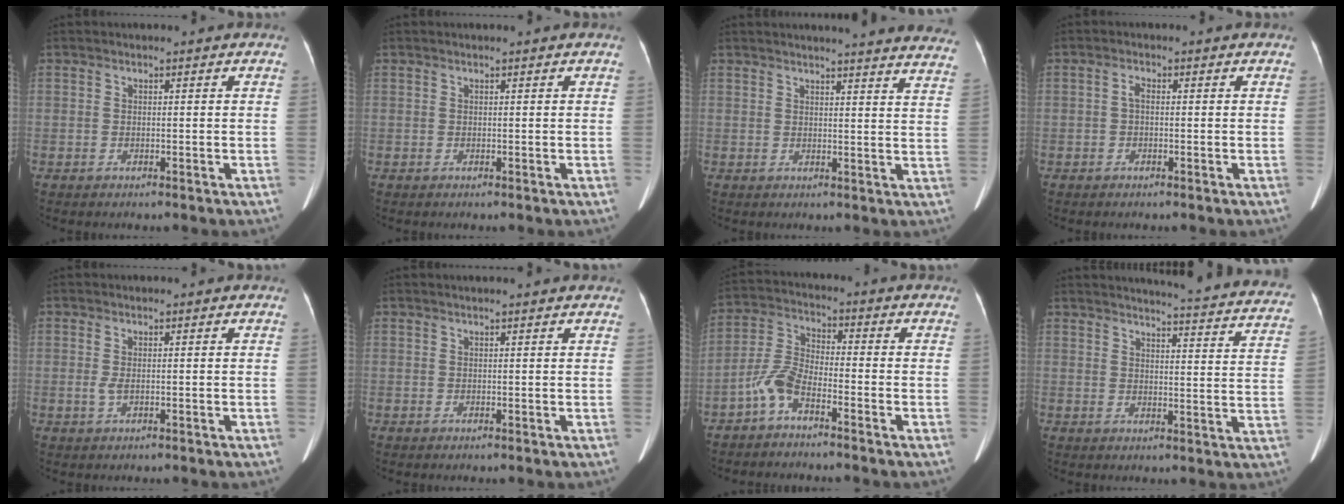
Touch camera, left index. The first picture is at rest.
{"total": 0.0}
{"total": 20.6, "force": [19.7, 0.7, 5.8], "torque": [-0.064, -0.088, 0.203]}
{"total": 1.1, "force": [-0.1, 0.7, 0.9], "torque": [-0.015, 0.004, -0.001]}
{"total": 1.3, "force": [0.1, 0.4, 1.2], "torque": [-0.031, -0.003, 0.007]}
{"total": 3.6, "force": [3.3, 0.3, 1.4], "torque": [-0.019, 0.021, 0.034]}
{"total": 5.5, "force": [-3.8, 1.4, 3.6], "torque": [-0.094, 0.004, -0.082]}
{"total": 22.2, "force": [21.0, 1.3, 7.2], "torque": [-0.085, -0.092, 0.220]}